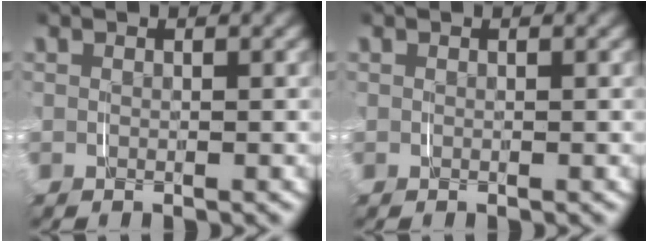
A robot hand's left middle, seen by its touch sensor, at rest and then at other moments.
{"total": 0.0}